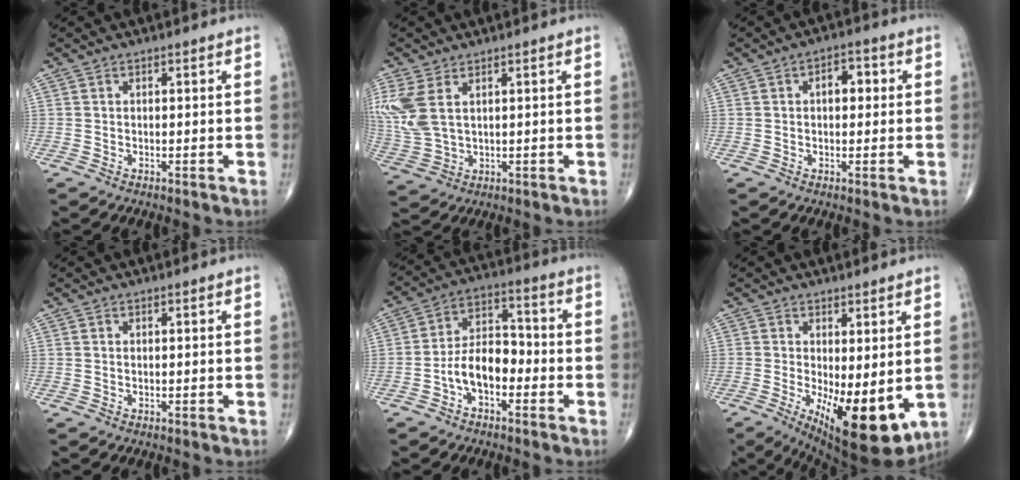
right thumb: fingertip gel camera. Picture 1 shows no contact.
{"total": 9.7, "force": [3.4, 5.5, 7.3], "torque": [-0.190, -0.002, 0.084]}
{"total": 4.5, "force": [0.7, 2.6, 3.5], "torque": [-0.038, 0.013, 0.007]}
{"total": 0.0}
{"total": 9.0, "force": [-3.2, 5.3, 6.5], "torque": [-0.099, 0.042, -0.066]}
{"total": 14.3, "force": [-2.7, 5.6, 12.9], "torque": [-0.185, -0.032, -0.022]}